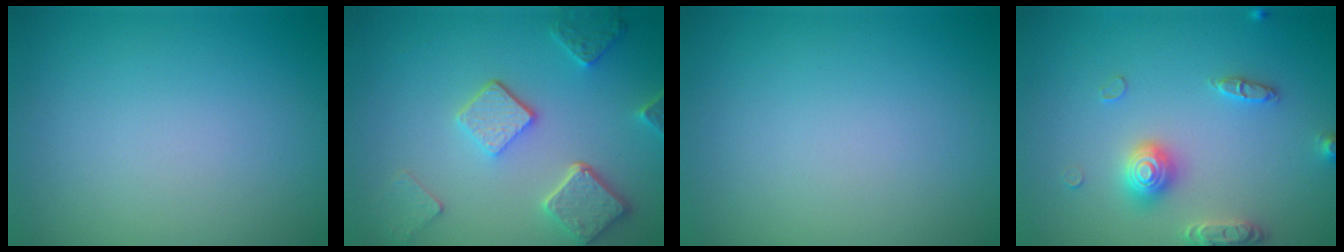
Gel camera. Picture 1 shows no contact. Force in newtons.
{"total": 5.0, "press": 3.8, "slide": 3.2}
{"total": 0.0}
{"total": 3.0, "press": 3.0, "slide": 0.4}